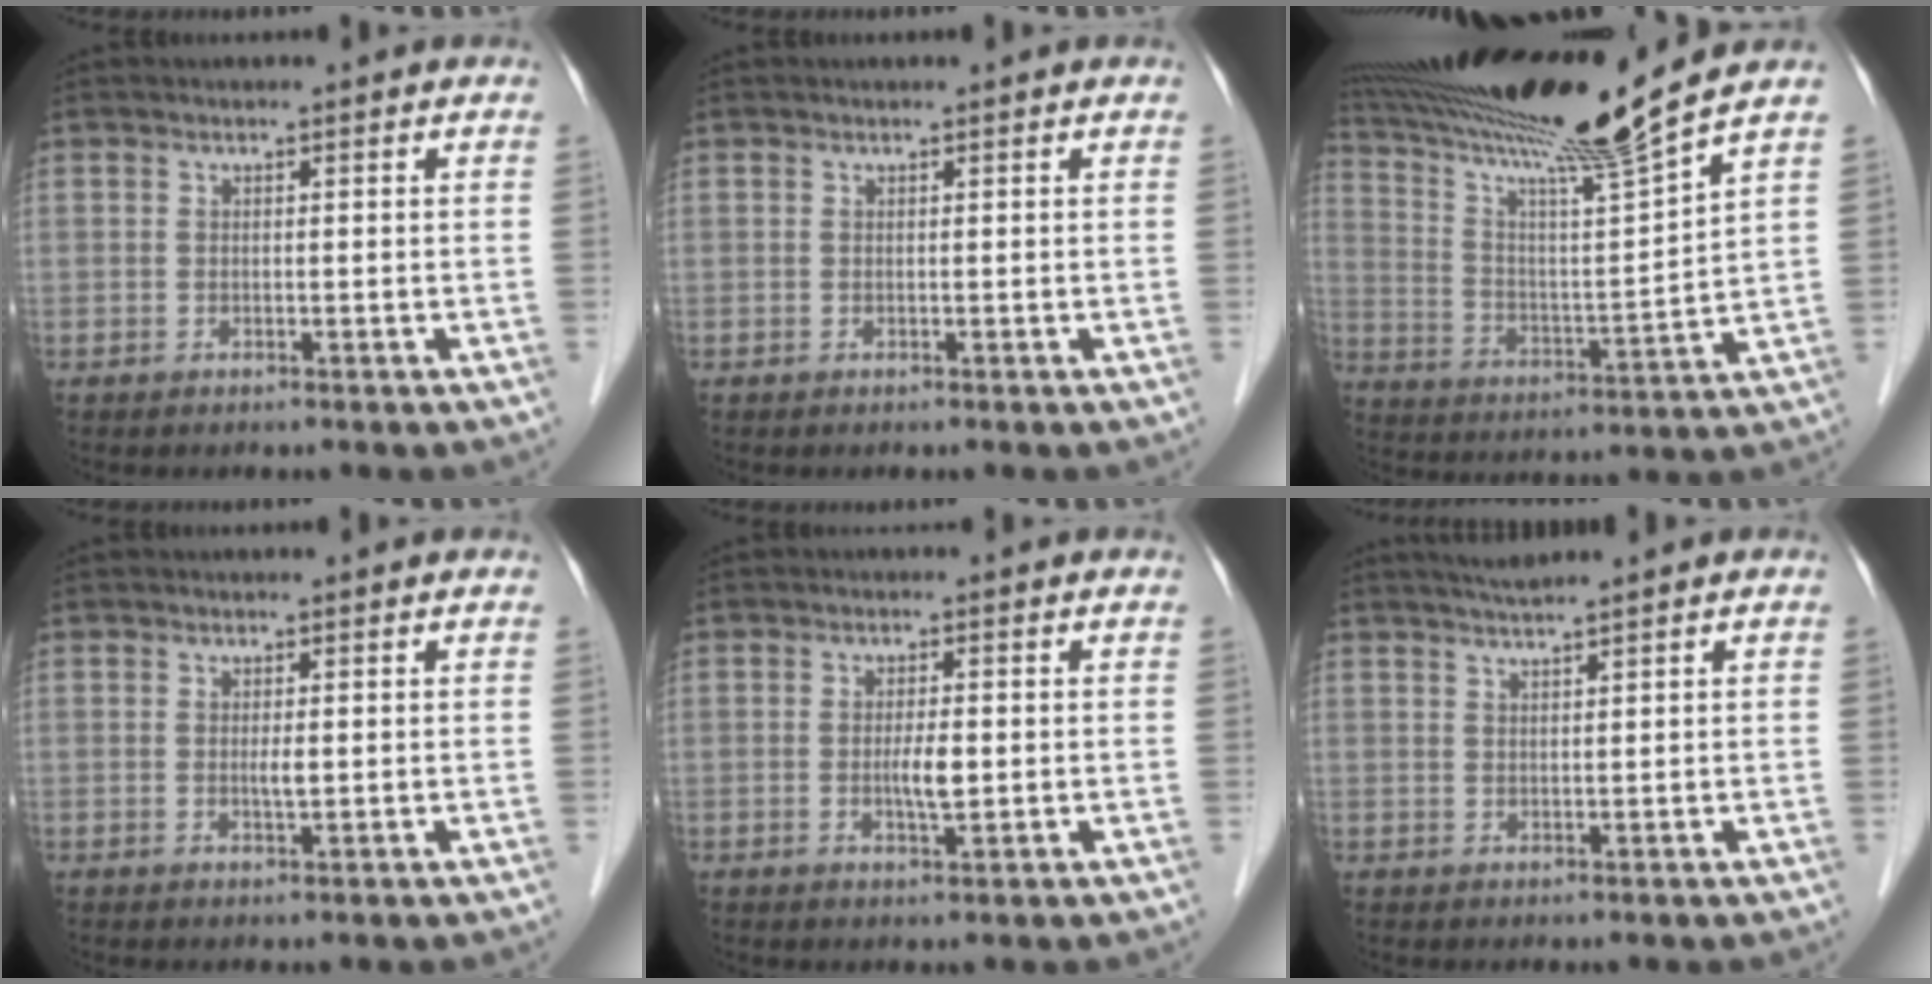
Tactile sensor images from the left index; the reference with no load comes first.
{"total": 0.9, "force": [0.8, 0.1, 0.2], "torque": [-0.008, 0.010, 0.010]}
{"total": 17.6, "force": [14.9, -3.4, 8.9], "torque": [-0.159, -0.029, 0.250]}
{"total": 1.2, "force": [0.3, 0.2, 1.1], "torque": [-0.025, -0.001, 0.004]}
{"total": 2.8, "force": [-0.2, 0.6, 2.7], "torque": [-0.051, -0.002, -0.003]}
{"total": 2.9, "force": [2.6, -0.6, 1.2], "torque": [-0.021, 0.008, 0.049]}